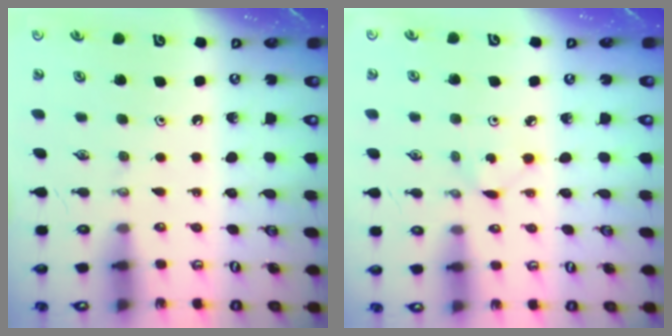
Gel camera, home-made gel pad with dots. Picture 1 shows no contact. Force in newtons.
{"total": 3.0, "press": 3.0, "slide": 0.3}